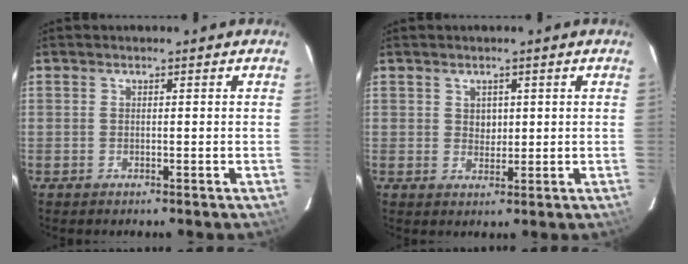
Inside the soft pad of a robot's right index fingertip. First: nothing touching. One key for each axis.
{"total": 2.3, "fx": 0.8, "fy": 2.0, "fz": 0.8, "tx": -0.008, "ty": 0.005, "tz": 0.016}